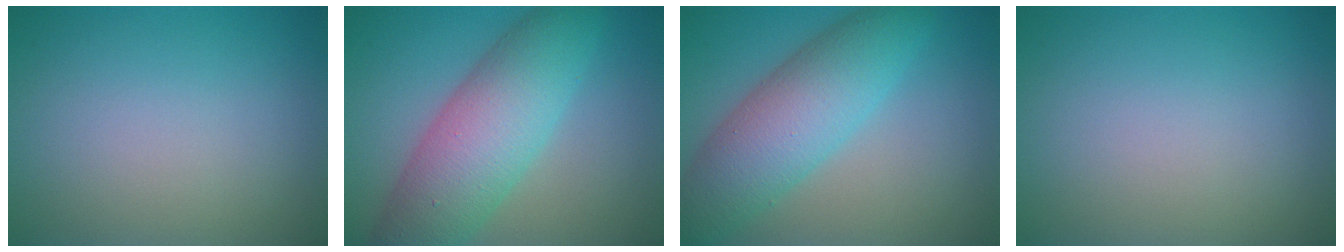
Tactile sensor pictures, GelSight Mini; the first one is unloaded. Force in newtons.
{"total": 8.9, "press": 8.9, "slide": 0.2}
{"total": 7.7, "press": 7.7, "slide": 0.2}
{"total": 0.0}